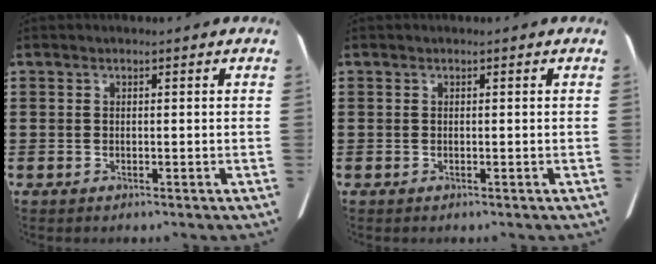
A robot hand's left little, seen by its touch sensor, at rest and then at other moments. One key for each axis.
{"total": 0.0}